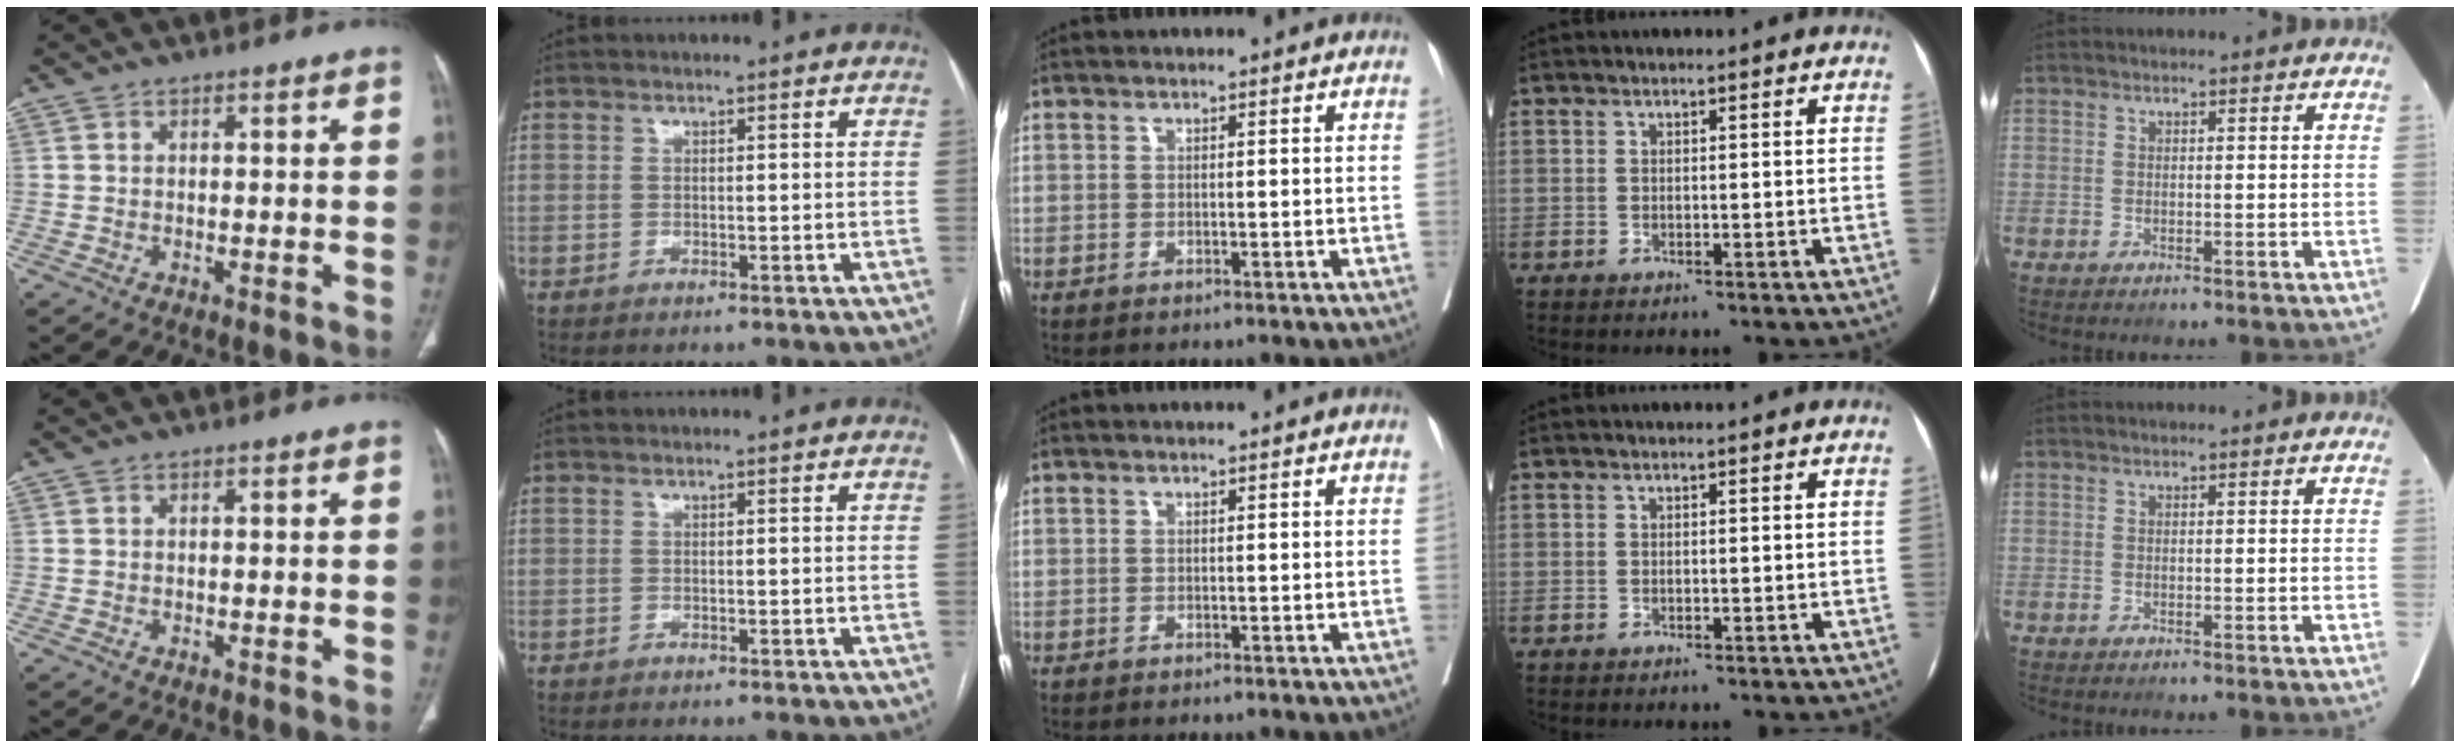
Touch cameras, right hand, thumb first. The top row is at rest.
{}